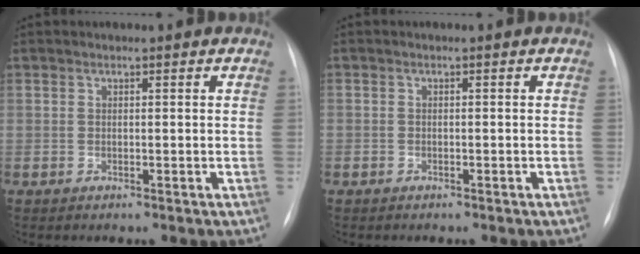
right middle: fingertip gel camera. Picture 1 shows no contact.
{"total": 0.8, "force": [-0.6, 0.6, 0.0], "torque": [-0.007, 0.004, -0.008]}